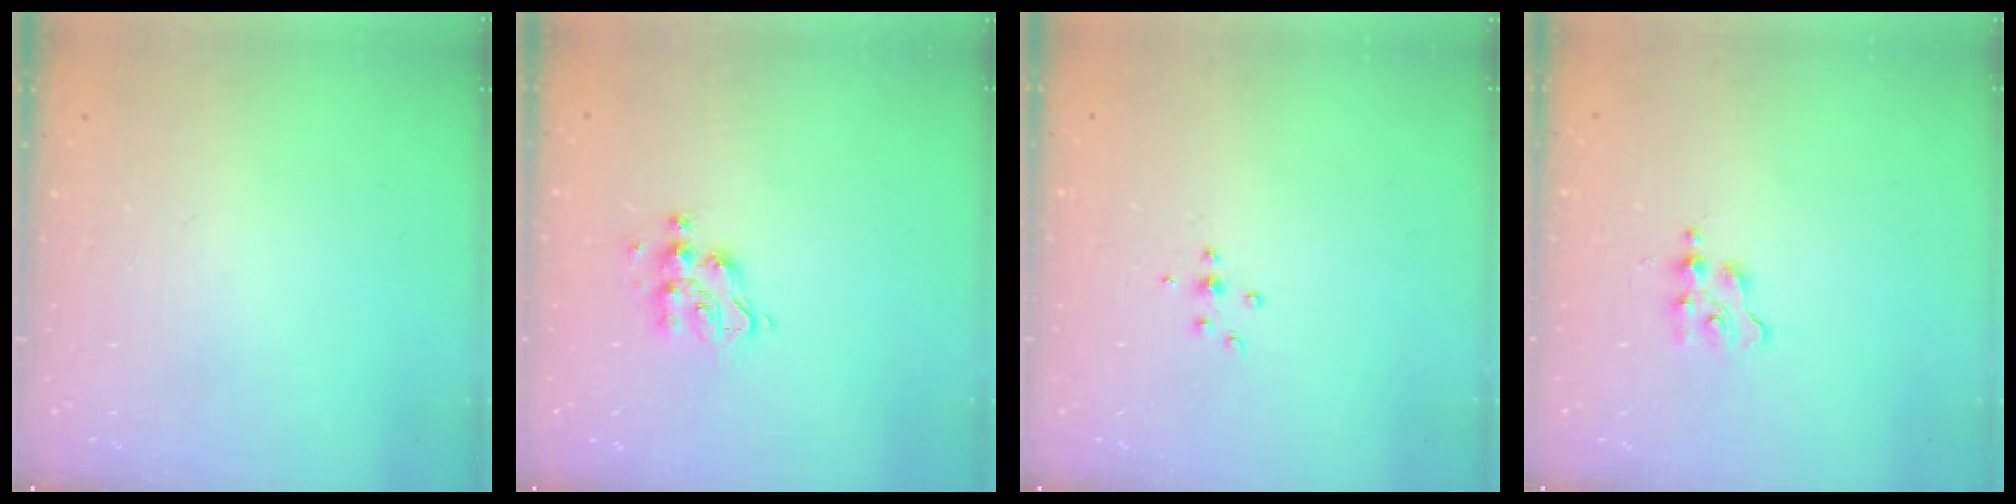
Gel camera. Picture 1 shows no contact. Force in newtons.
{"total": 7.1, "press": 7.1, "slide": 0.2}
{"total": 4.9, "press": 4.8, "slide": 1.1}
{"total": 1.7, "press": 1.7, "slide": 0.2}